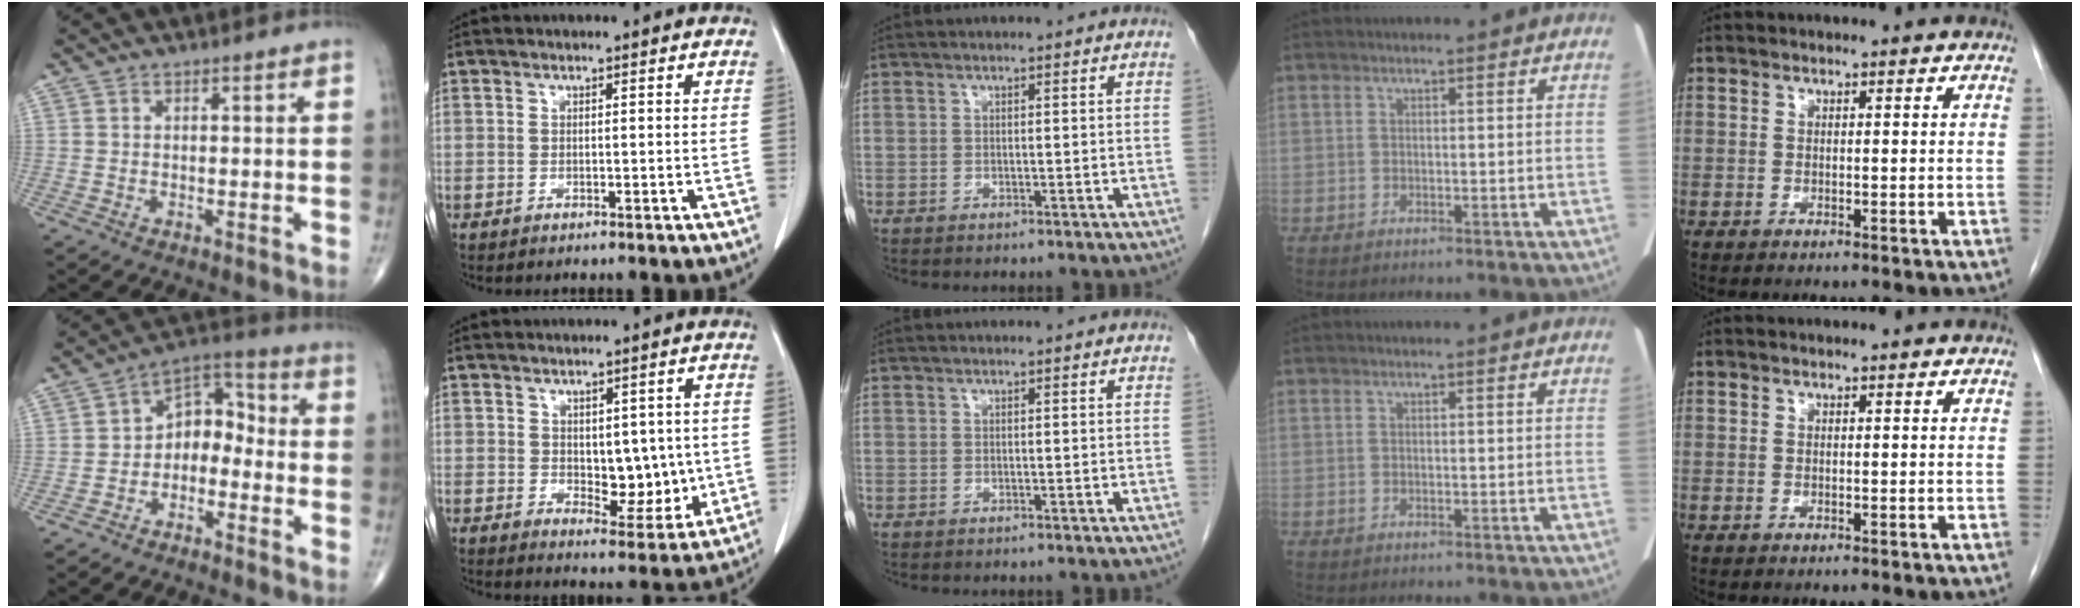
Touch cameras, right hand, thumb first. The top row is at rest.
{"thumb": {"total": 8.4, "force": [-2.4, 5.9, 5.5], "torque": [-0.059, 0.053, -0.058]}, "index": {"total": 6.9, "force": [0.2, 3.7, 5.8], "torque": [-0.067, -0.003, 0.019]}}